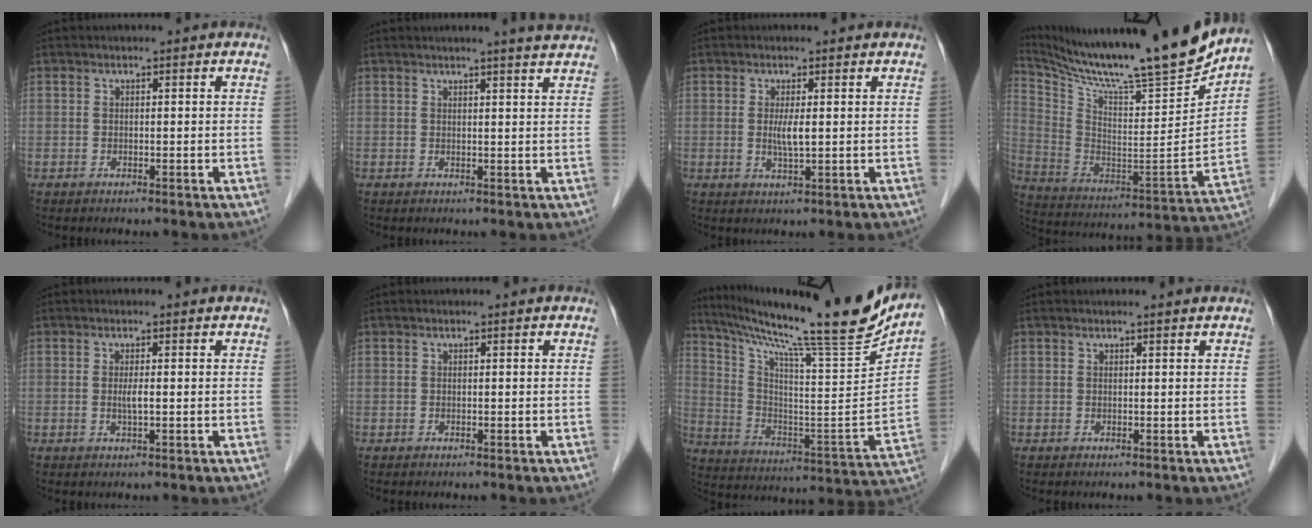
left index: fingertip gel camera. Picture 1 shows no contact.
{"total": 5.1, "force": [4.6, -0.6, 2.2], "torque": [-0.033, 0.001, 0.041]}
{"total": 2.5, "force": [0.3, 0.2, 2.5], "torque": [-0.055, -0.005, 0.007]}
{"total": 24.5, "force": [22.1, 0.0, 10.7], "torque": [-0.203, -0.073, 0.349]}
{"total": 1.4, "force": [-0.1, 0.0, 1.4], "torque": [-0.034, -0.002, -0.001]}
{"total": 0.0}
{"total": 26.3, "force": [22.3, -0.5, 13.9], "torque": [-0.237, -0.063, 0.337]}
{"total": 1.3, "force": [1.2, -0.2, 0.4], "torque": [-0.015, 0.002, 0.016]}